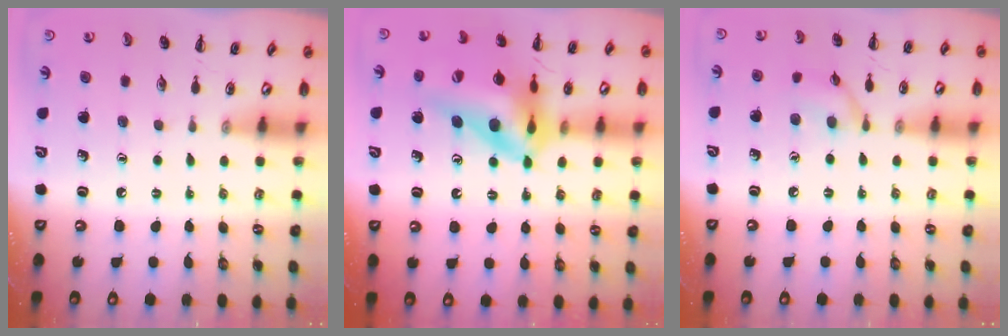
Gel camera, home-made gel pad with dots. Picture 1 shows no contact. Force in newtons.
{"total": 17.0, "press": 16.1, "slide": 5.3}
{"total": 7.8, "press": 7.8, "slide": 0.8}